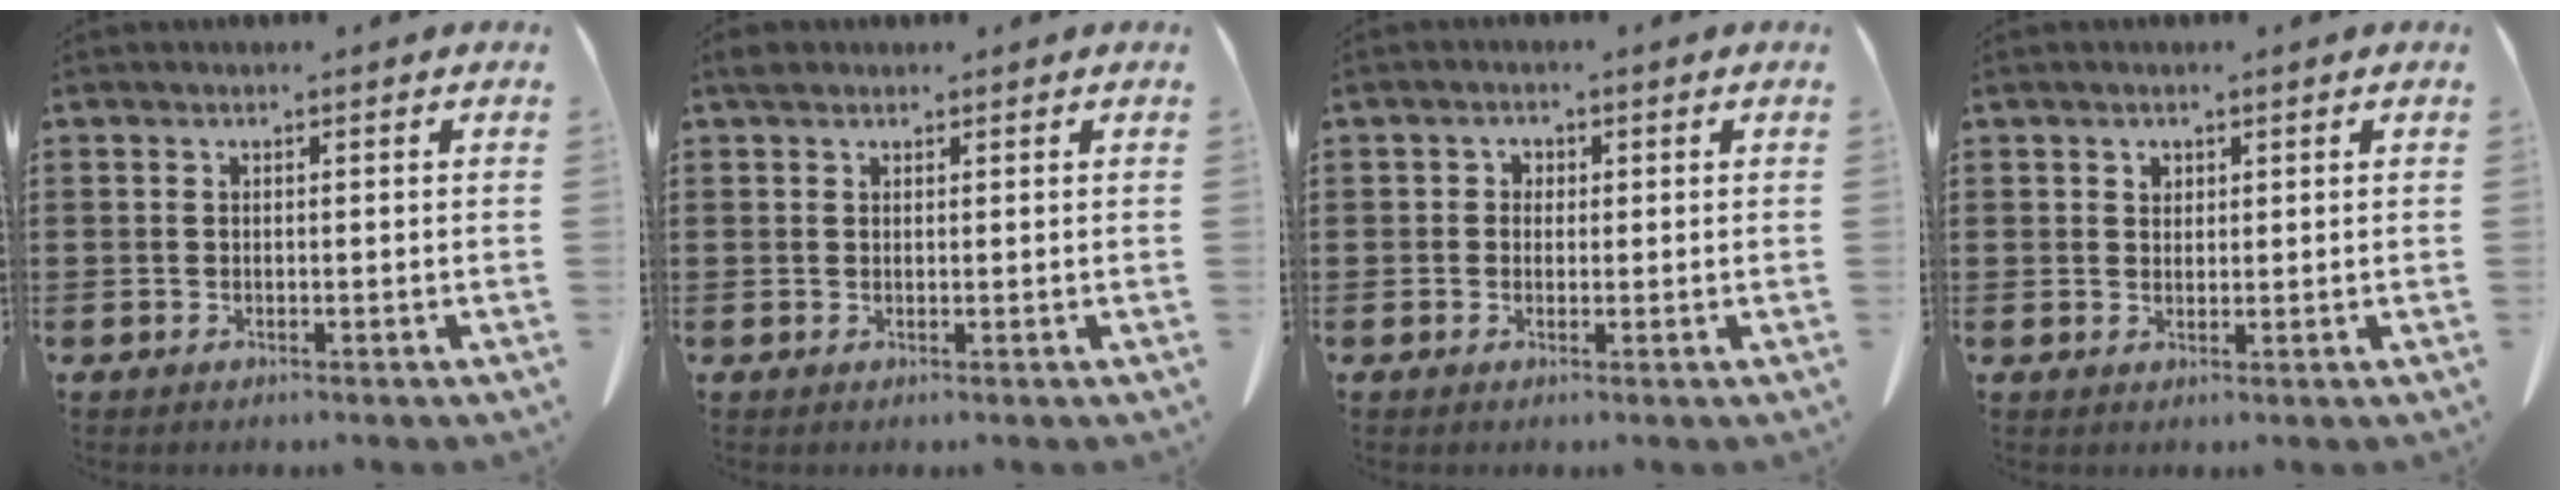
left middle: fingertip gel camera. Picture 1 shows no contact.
{"total": 1.3, "force": [1.0, 0.7, 0.5], "torque": [-0.004, 0.001, 0.017]}
{"total": 1.2, "force": [-0.1, 1.1, 0.4], "torque": [-0.011, 0.007, -0.003]}
{"total": 1.3, "force": [1.0, 0.8, 0.3], "torque": [0.001, -0.002, 0.019]}